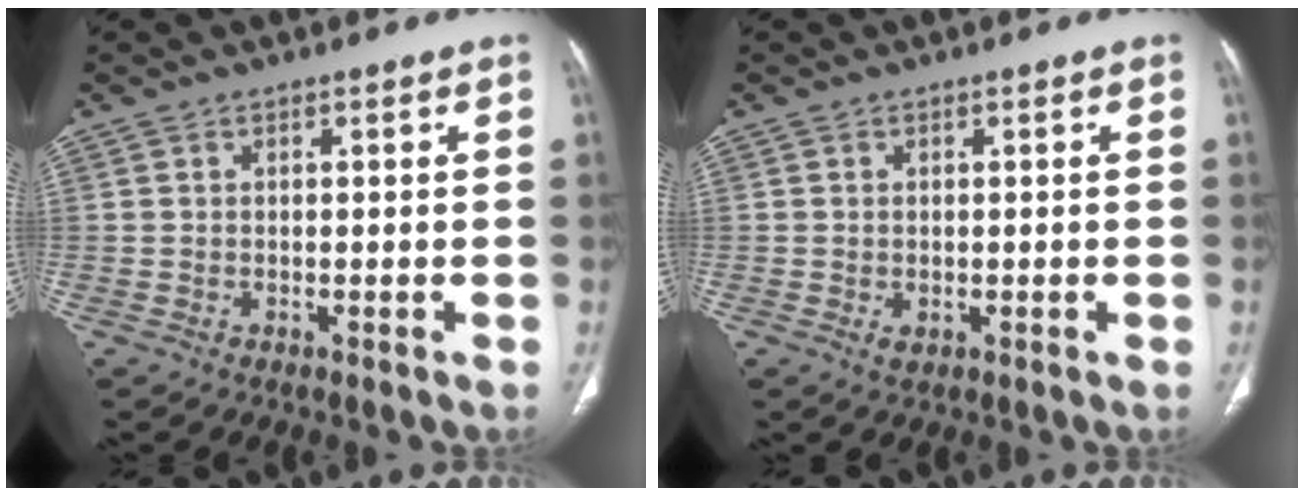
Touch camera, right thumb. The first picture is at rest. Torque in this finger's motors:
{"motor_torque": [-0.37, 0.16, -0.12, -0.06, 0.08]}